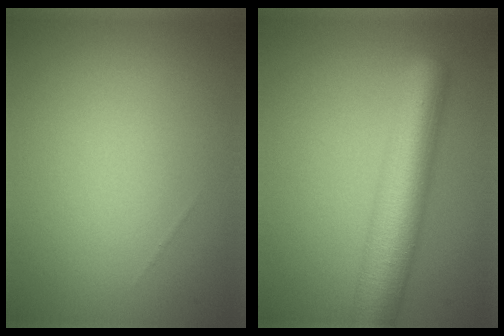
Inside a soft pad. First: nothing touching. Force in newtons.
{"total": 8.1, "press": 8.1, "slide": 0.2}